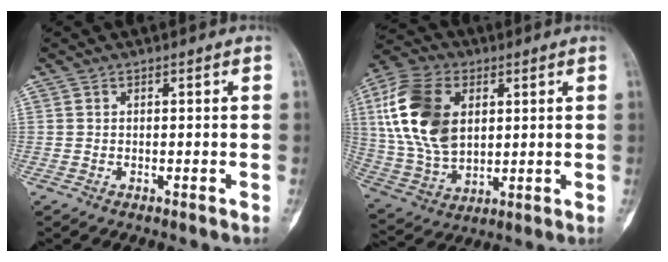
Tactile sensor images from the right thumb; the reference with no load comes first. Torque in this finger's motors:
{"motor_torque": [0.28, 2.79, 0.97, -0.46, 0.66]}